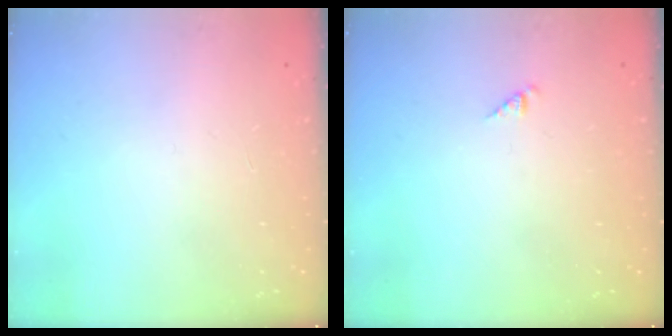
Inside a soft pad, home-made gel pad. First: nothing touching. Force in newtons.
{"total": 0.8, "press": 0.8, "slide": 0.2}